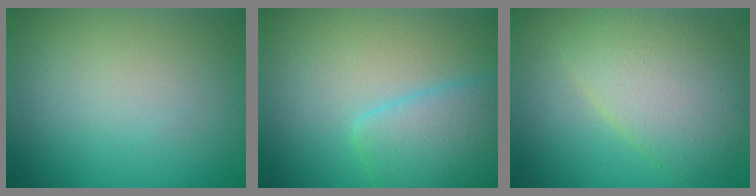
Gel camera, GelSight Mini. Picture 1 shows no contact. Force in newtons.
{"total": 4.4, "press": 4.4, "slide": 0.3}
{"total": 5.7, "press": 5.7, "slide": 0.3}